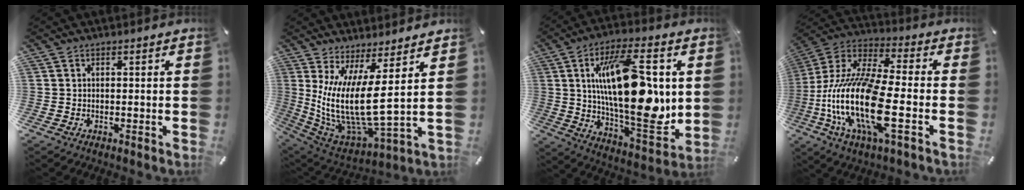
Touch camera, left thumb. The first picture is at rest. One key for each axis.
{"total": 16.0, "fx": 3.3, "fy": 5.0, "fz": 14.9, "tx": -0.336, "ty": -0.060, "tz": 0.059}
{"total": 26.2, "fx": 4.2, "fy": 10.5, "fz": 23.6, "tx": -0.412, "ty": -0.023, "tz": 0.066}
{"total": 22.3, "fx": -6.8, "fy": 7.9, "fz": 19.8, "tx": -0.441, "ty": -0.004, "tz": -0.121}